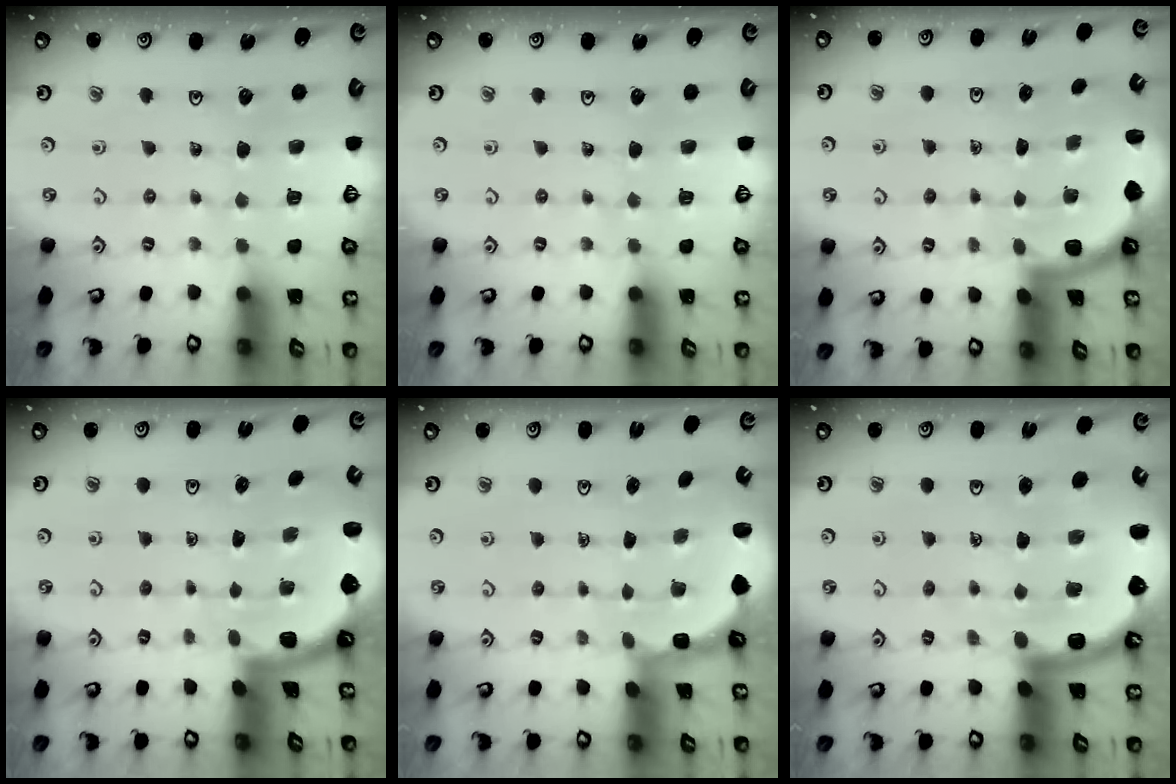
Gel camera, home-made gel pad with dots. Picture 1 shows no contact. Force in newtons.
{"total": 0.0}
{"total": 1.8, "press": 1.8, "slide": 0.1}
{"total": 1.2, "press": 1.2, "slide": 0.1}
{"total": 2.8, "press": 2.2, "slide": 1.7}
{"total": 9.2, "press": 8.9, "slide": 2.2}